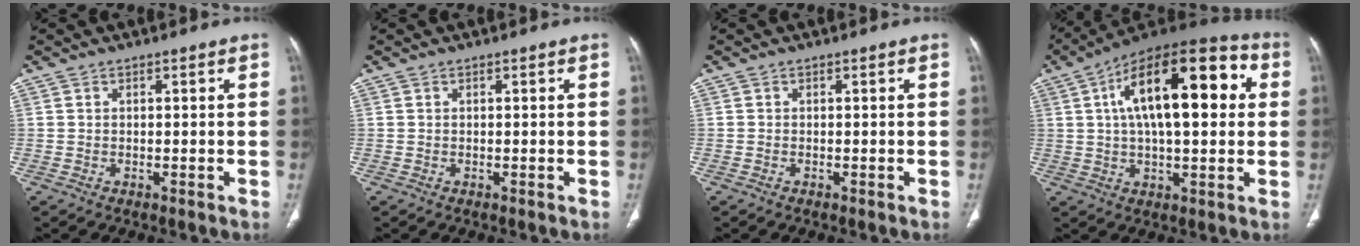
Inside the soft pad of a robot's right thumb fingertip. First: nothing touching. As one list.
[{"total": 0.0}, {"total": 0.0}, {"total": 22.8, "force": [4.9, 9.7, 20.1], "torque": [-0.296, 0.024, 0.064]}]